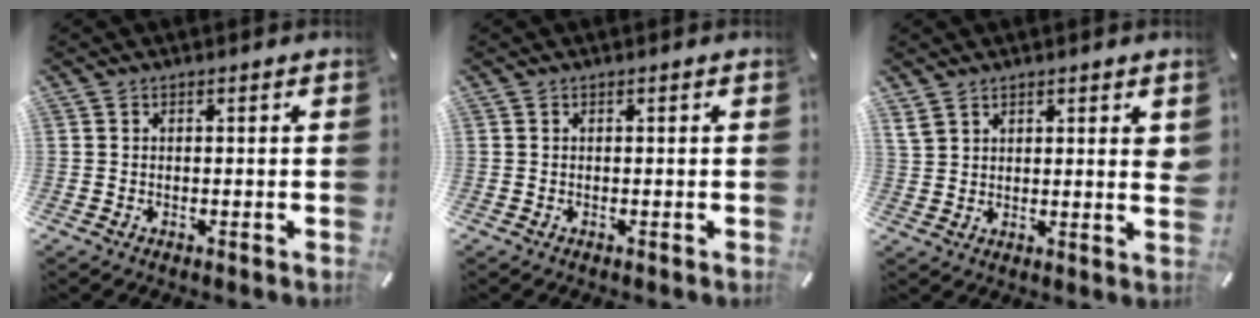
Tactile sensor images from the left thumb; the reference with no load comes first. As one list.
[{"total": 0.0}, {"total": 4.0, "force": [2.8, 2.0, 2.0], "torque": [-0.037, -0.005, 0.053]}]